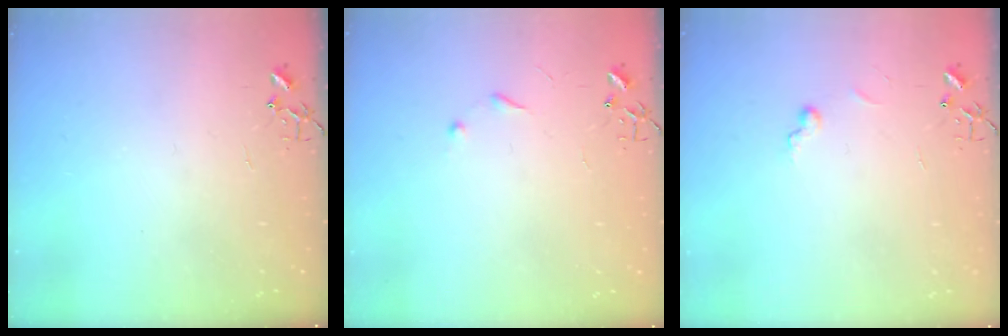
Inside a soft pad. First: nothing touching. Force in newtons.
{"total": 6.0, "press": 6.0, "slide": 0.6}
{"total": 5.6, "press": 5.6, "slide": 0.5}